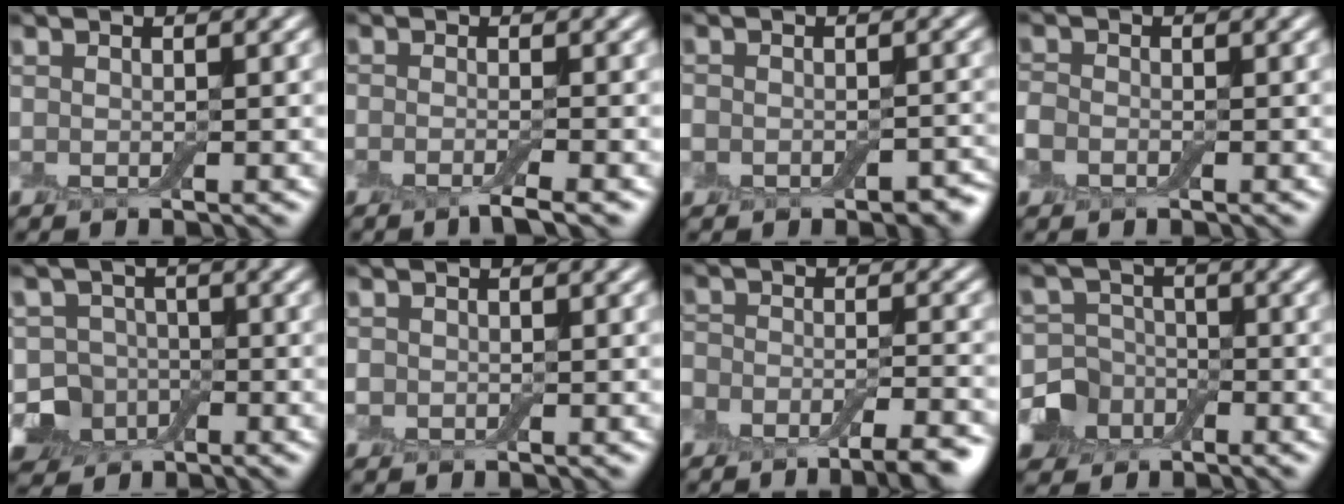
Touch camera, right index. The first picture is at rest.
{"total": 2.2, "force": [-1.4, 0.3, 1.7], "torque": [-0.026, -0.004, -0.033]}
{"total": 3.7, "force": [-2.2, 2.4, 1.8], "torque": [-0.026, -0.003, -0.037]}
{"total": 1.7, "force": [-0.8, 1.3, 0.8], "torque": [-0.016, 0.000, -0.023]}
{"total": 5.1, "force": [-2.0, 4.5, 1.5], "torque": [-0.013, 0.007, -0.051]}
{"total": 0.8, "force": [-0.2, 0.7, 0.2], "torque": [-0.002, -0.003, -0.006]}
{"total": 8.7, "force": [-6.9, 3.3, 4.0], "torque": [-0.051, -0.001, -0.105]}
{"total": 4.8, "force": [-2.0, 4.0, 1.7], "torque": [-0.019, -0.001, -0.056]}